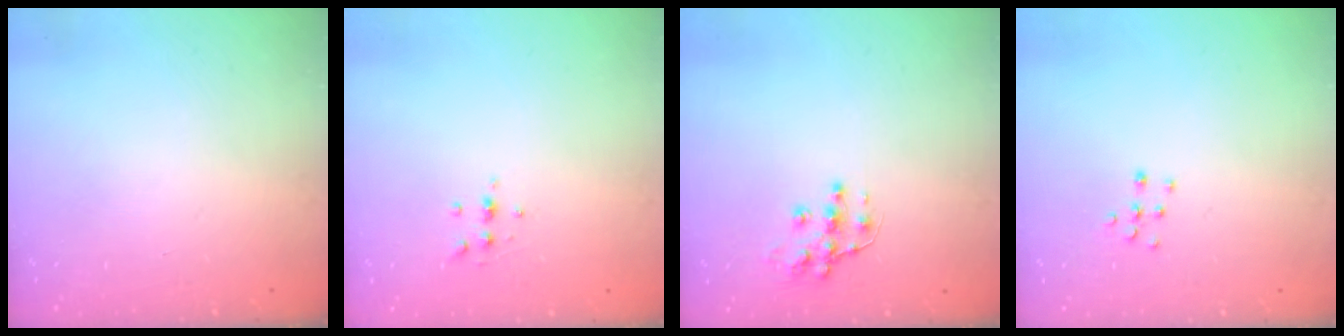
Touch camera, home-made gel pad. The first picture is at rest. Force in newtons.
{"total": 4.4, "press": 4.4, "slide": 0.7}
{"total": 10.2, "press": 10.2, "slide": 0.8}
{"total": 5.8, "press": 5.8, "slide": 0.3}